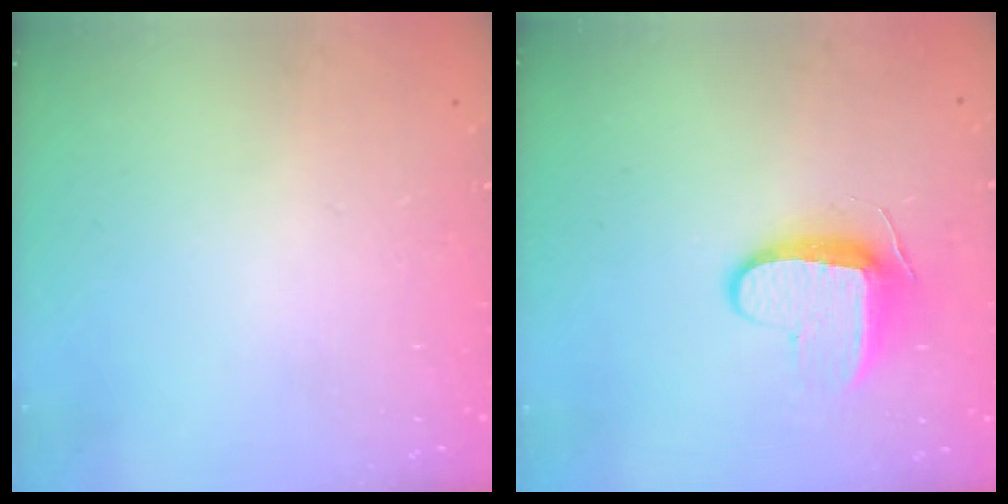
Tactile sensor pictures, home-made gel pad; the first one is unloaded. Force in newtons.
{"total": 9.1, "press": 9.1, "slide": 1.0}